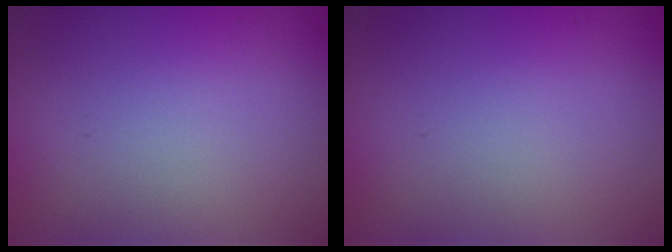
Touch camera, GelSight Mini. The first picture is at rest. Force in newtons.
{"total": 0.0}